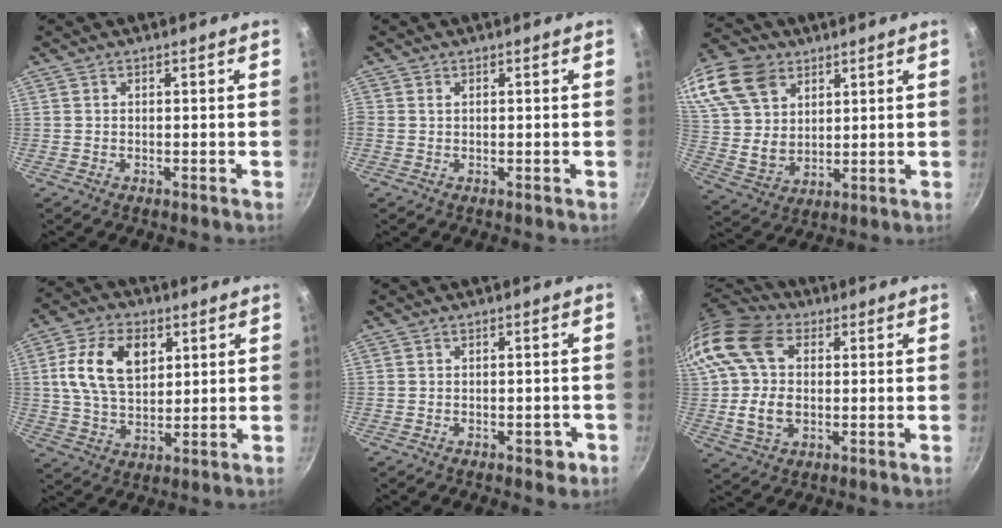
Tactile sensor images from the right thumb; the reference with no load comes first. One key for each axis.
{"total": 0.6, "fx": 0.2, "fy": 0.5, "fz": 0.3, "tx": -0.006, "ty": 0.001, "tz": 0.002}
{"total": 21.8, "fx": 11.1, "fy": 15.2, "fz": 11.1, "tx": -0.238, "ty": 0.001, "tz": 0.221}
{"total": 13.5, "fx": 3.9, "fy": 8.7, "fz": 9.5, "tx": -0.156, "ty": -0.005, "tz": 0.068}
{"total": 2.7, "fx": -1.2, "fy": 1.5, "fz": 1.9, "tx": -0.004, "ty": 0.016, "tz": -0.009}
{"total": 17.3, "fx": 2.5, "fy": 12.3, "fz": 11.9, "tx": -0.224, "ty": 0.013, "tz": 0.037}